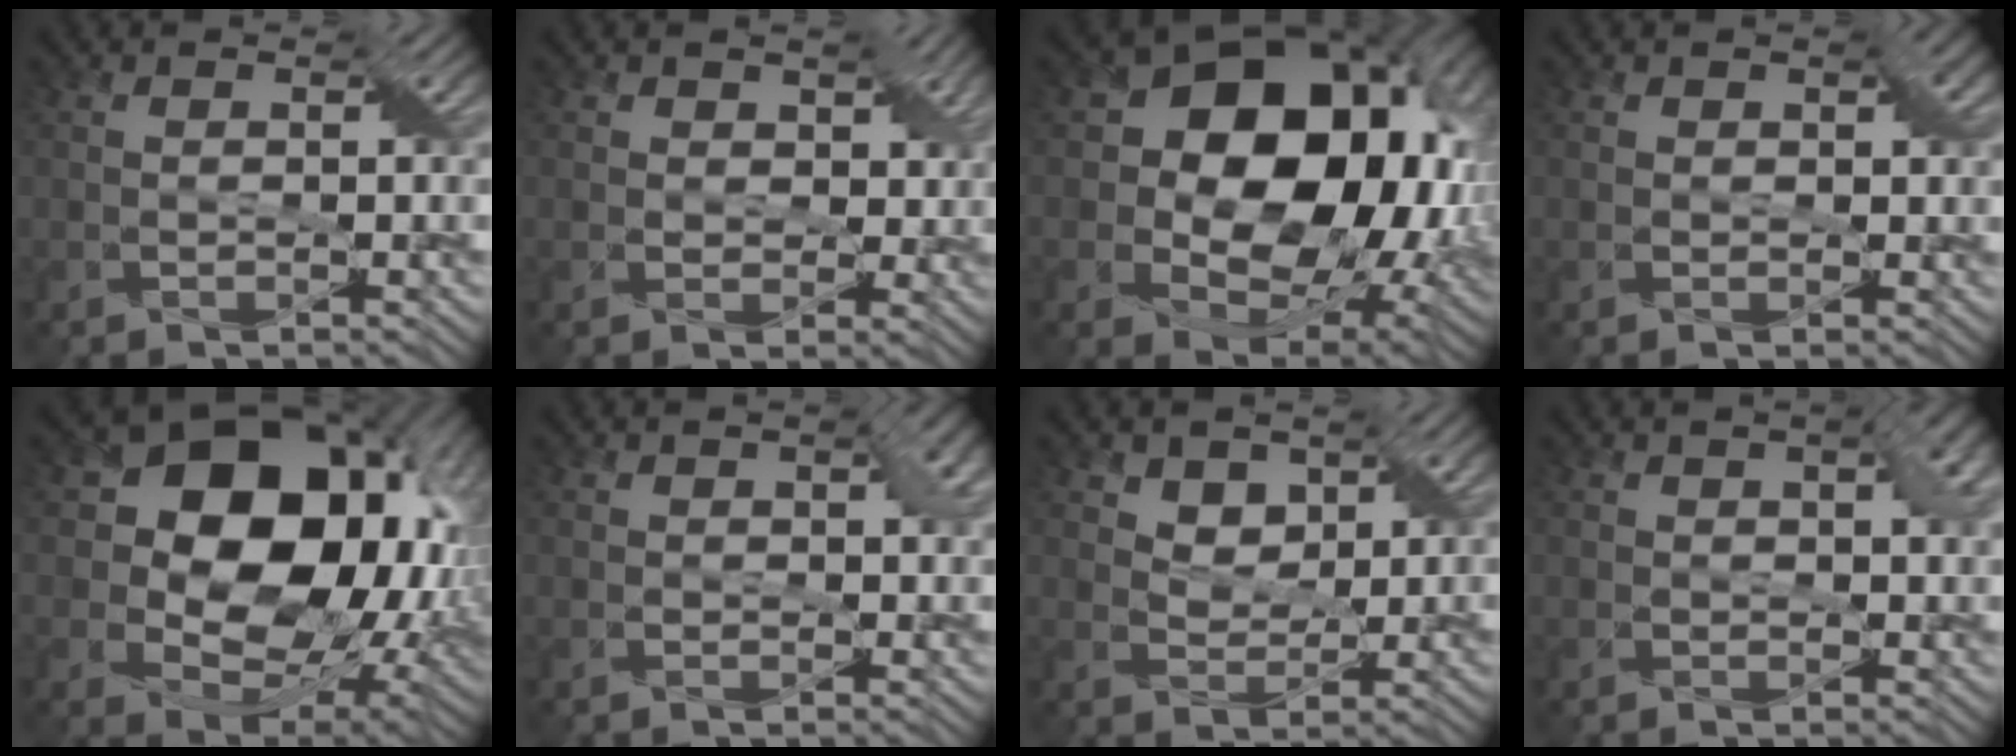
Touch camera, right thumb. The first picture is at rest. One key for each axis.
{"total": 4.1, "fx": 1.3, "fy": 3.3, "fz": 2.2, "tx": -0.034, "ty": 0.008, "tz": 0.007}
{"total": 15.7, "fx": 2.0, "fy": 11.1, "fz": 10.9, "tx": -0.164, "ty": -0.009, "tz": 0.040}
{"total": 1.3, "fx": 0.4, "fy": 1.0, "fz": 0.7, "tx": -0.006, "ty": 0.001, "tz": 0.005}
{"total": 16.7, "fx": 3.1, "fy": 12.4, "fz": 10.8, "tx": -0.183, "ty": -0.012, "tz": 0.071}
{"total": 2.3, "fx": 0.8, "fy": 1.4, "fz": 1.6, "tx": -0.021, "ty": 0.000, "tz": 0.009}
{"total": 3.7, "fx": 2.6, "fy": 2.3, "fz": 1.5, "tx": -0.039, "ty": -0.013, "tz": 0.047}
{"total": 3.7, "fx": 1.3, "fy": 1.9, "fz": 2.9, "tx": -0.041, "ty": 0.006, "tz": 0.017}